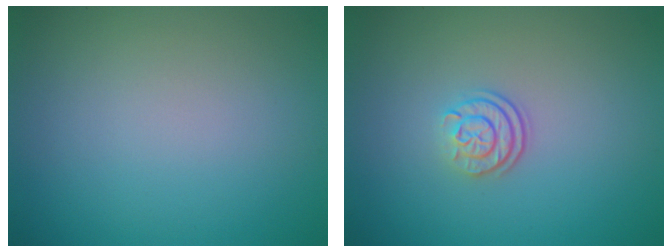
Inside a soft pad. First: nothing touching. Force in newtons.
{"total": 2.4, "press": 1.8, "slide": 1.6}